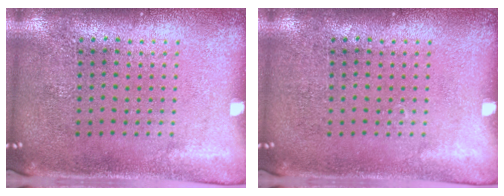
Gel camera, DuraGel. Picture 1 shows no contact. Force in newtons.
{"total": 0.0}